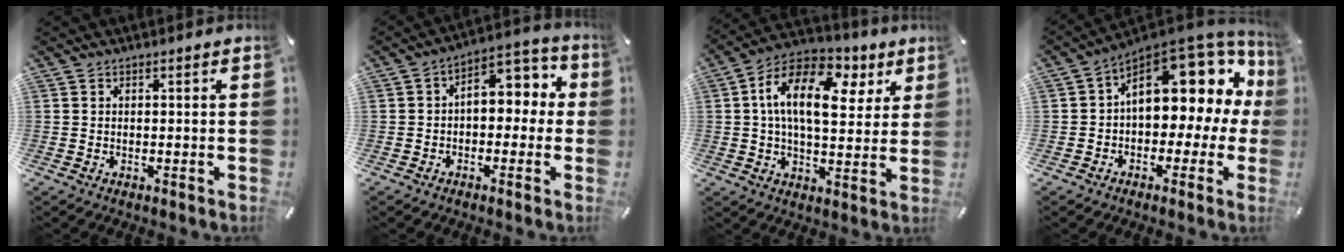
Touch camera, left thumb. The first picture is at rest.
{"total": 6.9, "force": [0.8, 5.0, 4.7], "torque": [-0.053, -0.010, 0.004]}
{"total": 16.6, "force": [5.9, 9.0, 12.7], "torque": [-0.227, -0.015, 0.098]}
{"total": 14.8, "force": [6.3, 9.1, 9.8], "torque": [-0.130, -0.052, 0.104]}